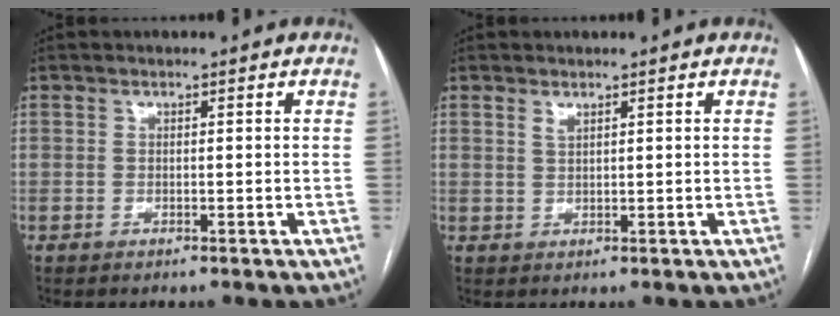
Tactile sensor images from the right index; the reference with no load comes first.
{"total": 1.0, "force": [0.8, 0.3, 0.6], "torque": [-0.014, -0.001, 0.018]}